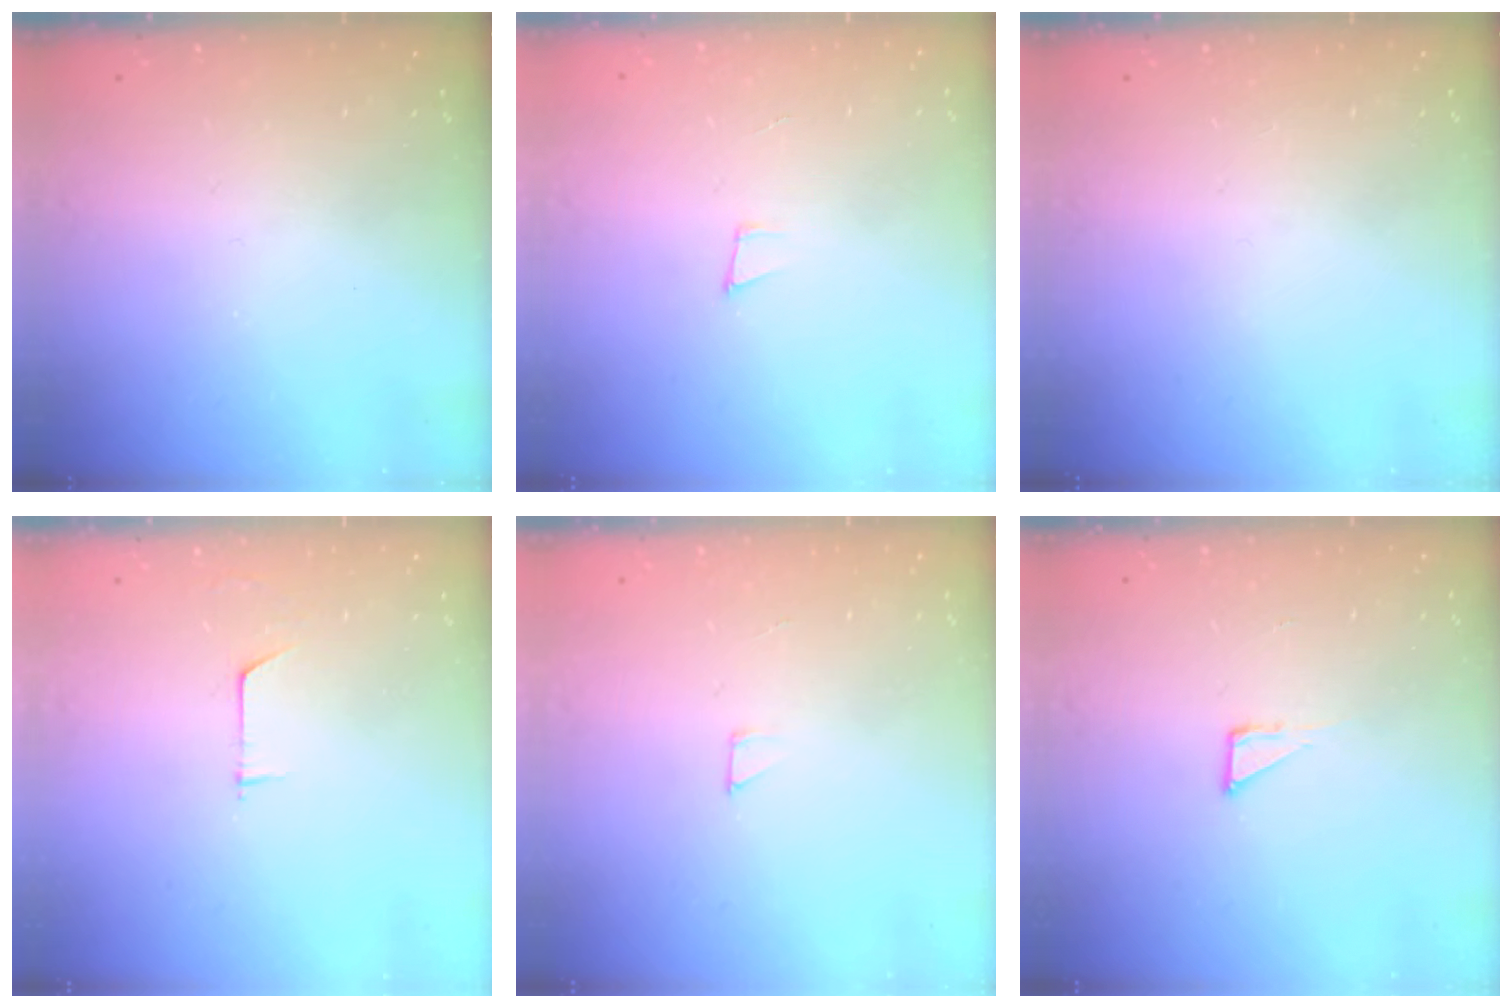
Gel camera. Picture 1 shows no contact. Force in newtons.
{"total": 3.7, "press": 2.5, "slide": 2.6}
{"total": 0.0}
{"total": 3.7, "press": 3.6, "slide": 0.4}
{"total": 2.0, "press": 2.0, "slide": 0.0}
{"total": 2.8, "press": 2.8, "slide": 0.2}